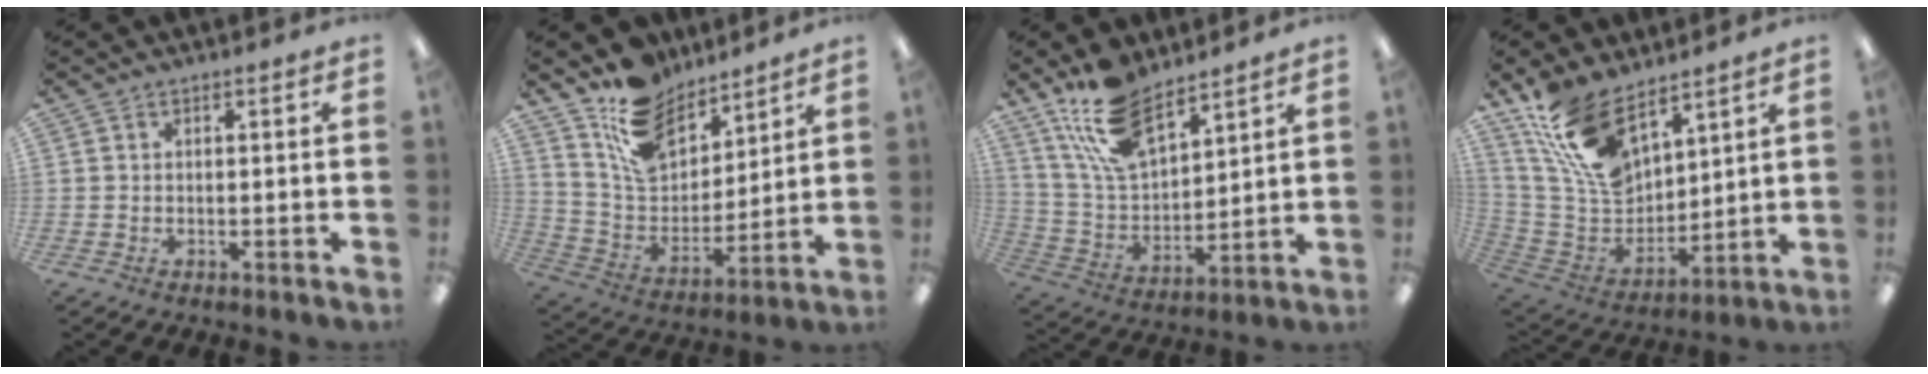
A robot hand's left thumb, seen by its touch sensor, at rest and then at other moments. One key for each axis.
{"total": 15.8, "fx": 11.4, "fy": 9.1, "fz": 6.0, "tx": -0.127, "ty": -0.067, "tz": 0.220}
{"total": 16.2, "fx": 11.5, "fy": 7.3, "fz": 8.8, "tx": -0.188, "ty": -0.046, "tz": 0.215}
{"total": 16.8, "fx": 11.3, "fy": 8.6, "fz": 9.0, "tx": -0.199, "ty": -0.048, "tz": 0.216}